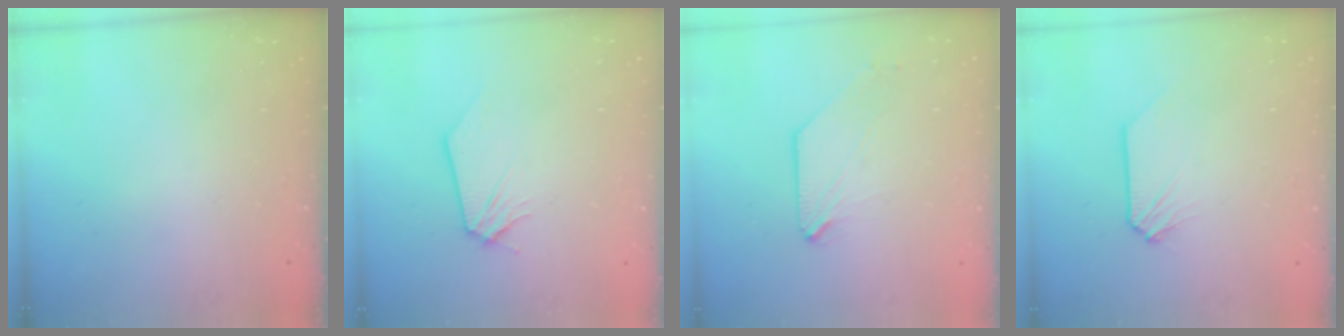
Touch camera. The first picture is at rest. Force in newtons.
{"total": 0.0}
{"total": 0.7, "press": 0.7, "slide": 0.1}
{"total": 0.0}